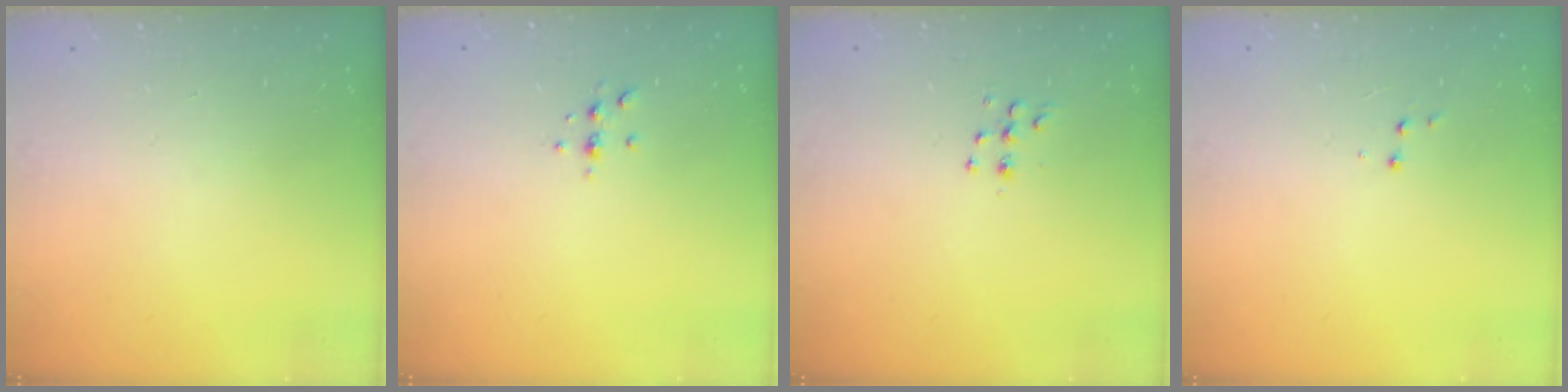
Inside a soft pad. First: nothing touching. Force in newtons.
{"total": 3.7, "press": 3.3, "slide": 1.6}
{"total": 5.2, "press": 5.1, "slide": 1.0}
{"total": 3.6, "press": 3.5, "slide": 0.7}